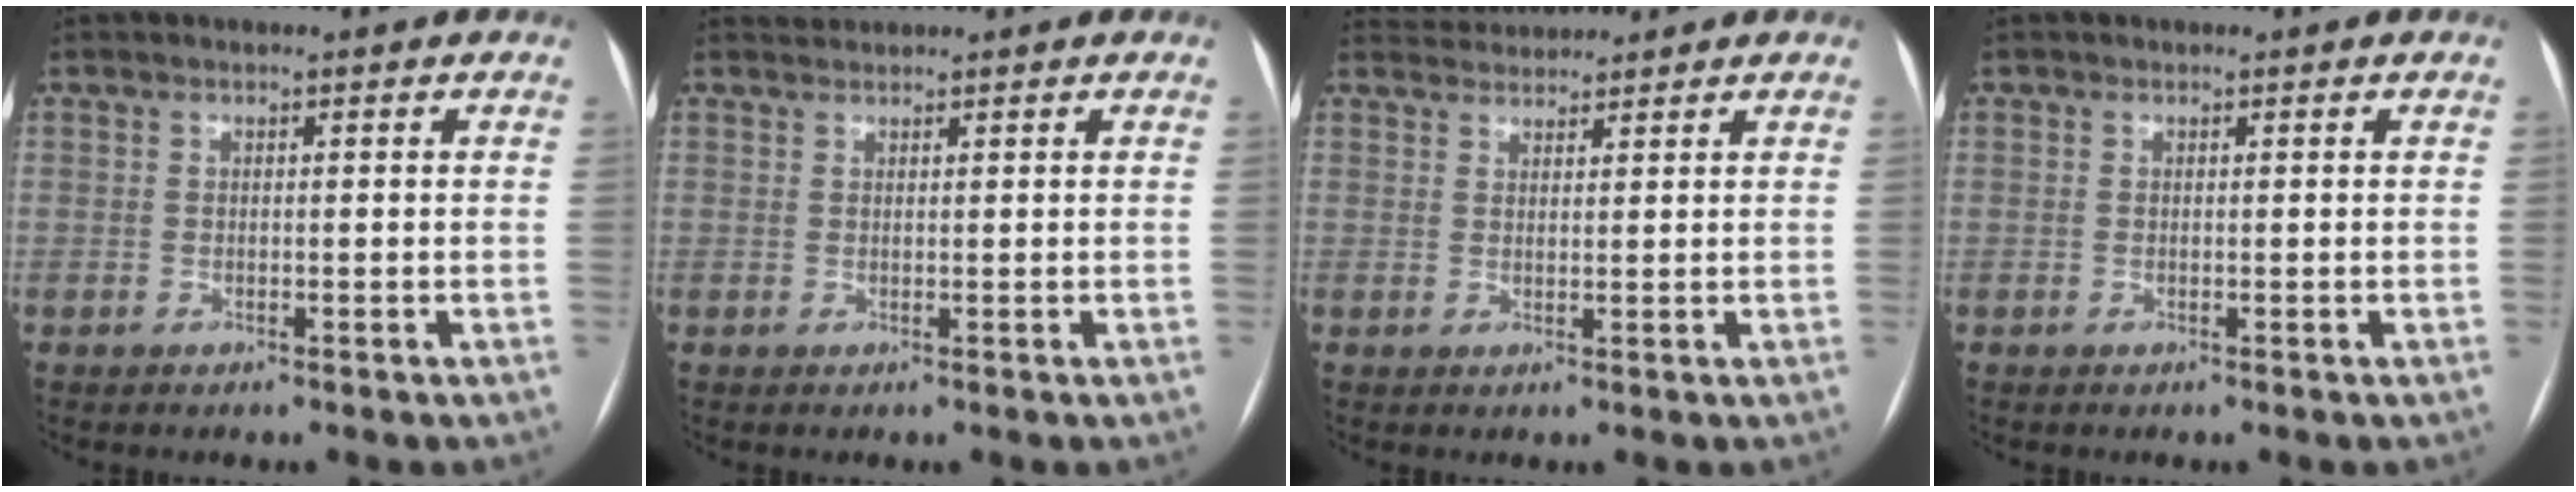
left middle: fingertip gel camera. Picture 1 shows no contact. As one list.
[{"total": 1.0, "force": [0.9, -0.1, -0.4], "torque": [-0.005, 0.009, 0.020]}, {"total": 3.3, "force": [3.3, 0.2, -0.3], "torque": [-0.005, 0.023, 0.062]}, {"total": 0.0}]